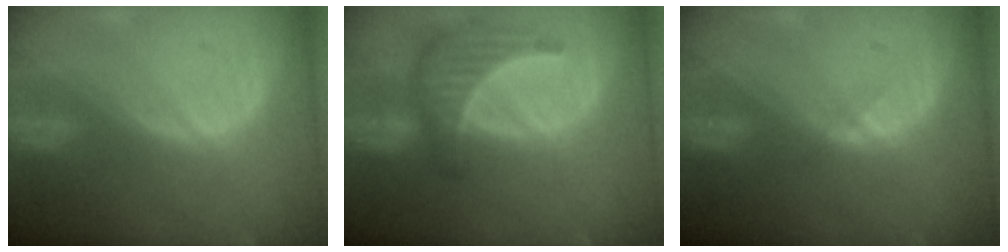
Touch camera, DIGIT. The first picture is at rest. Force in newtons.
{"total": 6.8, "press": 6.8, "slide": 0.7}
{"total": 0.6, "press": 0.6, "slide": 0.1}